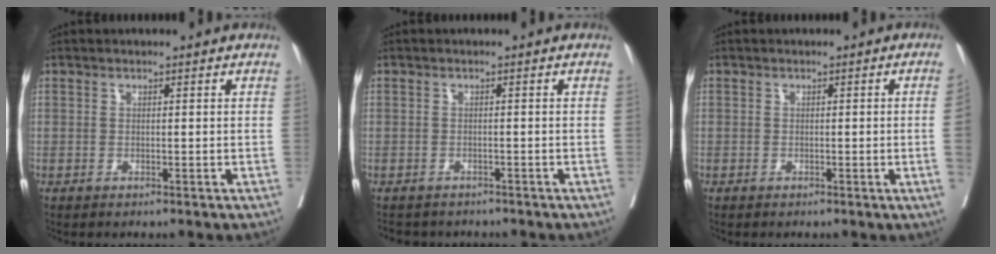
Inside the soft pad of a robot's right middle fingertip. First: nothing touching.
{"total": 5.0, "force": [-4.5, 1.8, 0.7], "torque": [-0.005, -0.003, -0.059]}
{"total": 1.8, "force": [-0.2, -0.6, 1.6], "torque": [-0.019, -0.003, -0.001]}